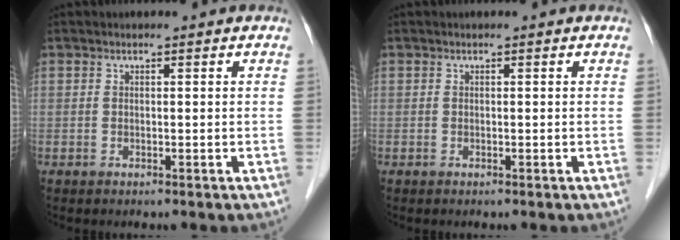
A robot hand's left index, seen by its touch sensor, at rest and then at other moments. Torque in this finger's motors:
{"motor_torque": [0.00, 0.00, 0.00, 0.00]}